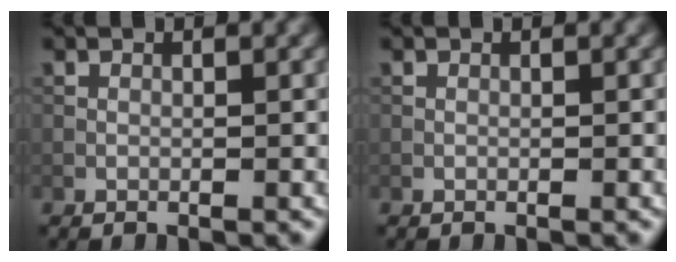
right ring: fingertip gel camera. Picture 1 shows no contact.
{"total": 0.0}